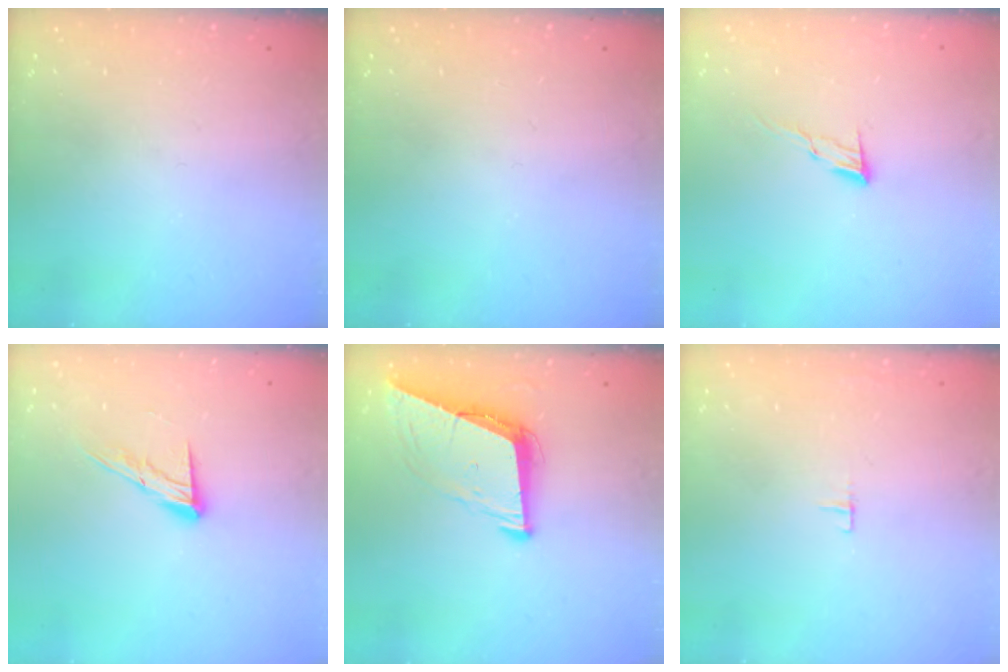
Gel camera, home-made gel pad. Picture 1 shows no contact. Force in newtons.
{"total": 0.0}
{"total": 6.1, "press": 6.1, "slide": 0.6}
{"total": 10.7, "press": 10.6, "slide": 1.3}
{"total": 9.1, "press": 8.3, "slide": 3.7}
{"total": 3.1, "press": 3.1, "slide": 0.2}